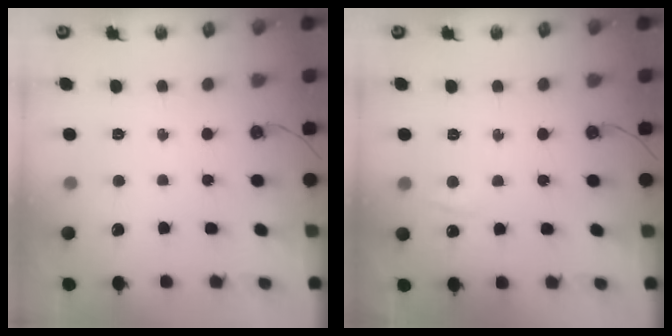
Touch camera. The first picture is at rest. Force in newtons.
{"total": 4.9, "press": 4.8, "slide": 0.6}